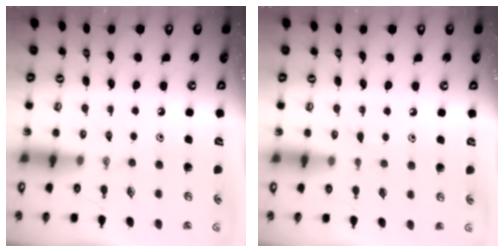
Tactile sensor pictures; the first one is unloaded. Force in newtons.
{"total": 5.4, "press": 5.4, "slide": 0.5}